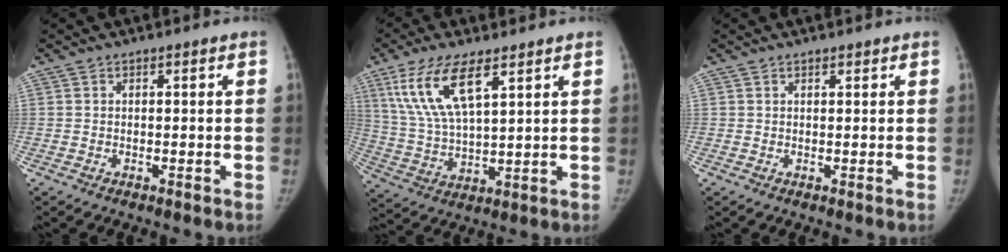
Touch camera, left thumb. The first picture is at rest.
{"total": 13.5, "force": [6.9, 5.0, 10.5], "torque": [-0.204, -0.022, 0.139]}
{"total": 0.7, "force": [0.6, 0.3, 0.2], "torque": [-0.002, -0.004, 0.008]}